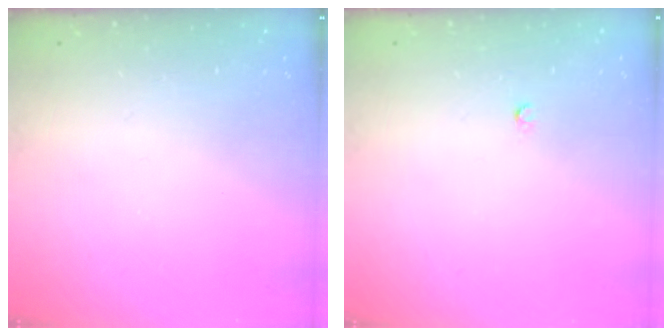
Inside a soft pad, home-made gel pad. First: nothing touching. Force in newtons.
{"total": 2.2, "press": 2.2, "slide": 0.3}